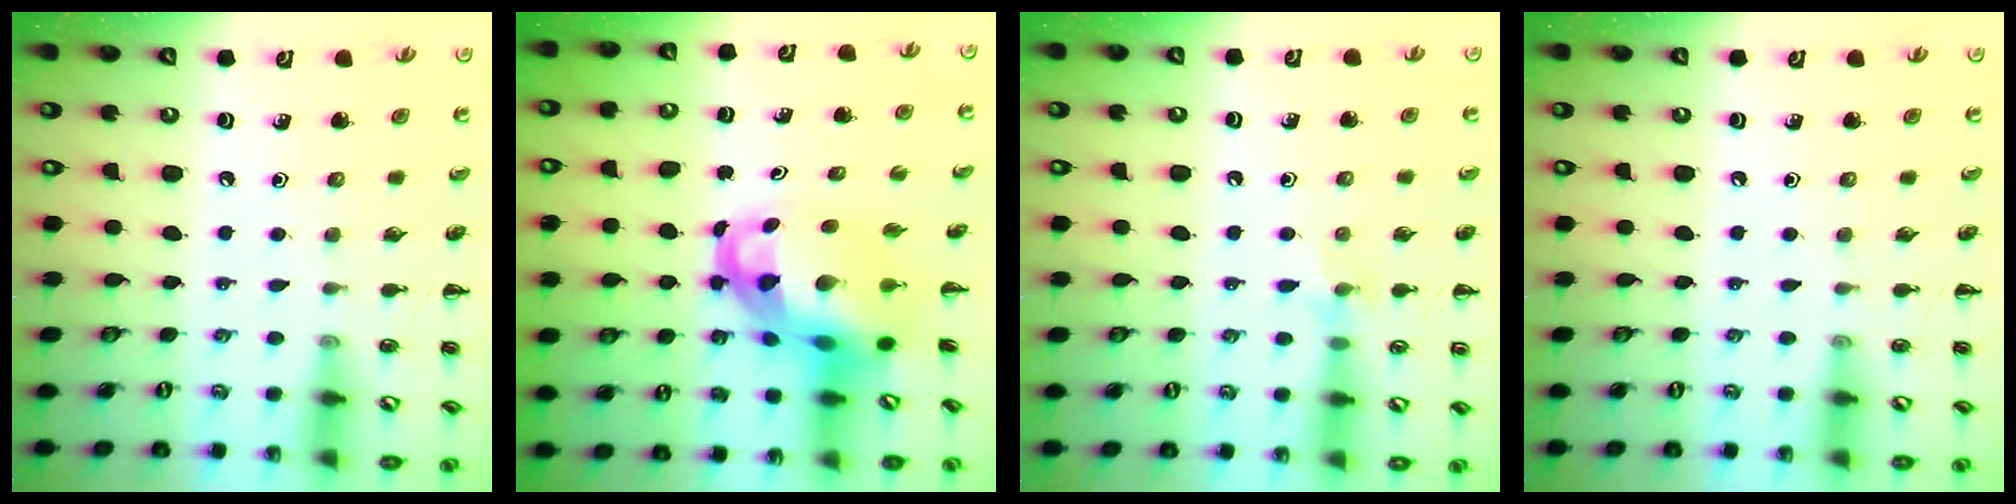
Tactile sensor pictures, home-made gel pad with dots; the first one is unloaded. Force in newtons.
{"total": 8.0, "press": 7.7, "slide": 2.0}
{"total": 6.0, "press": 5.8, "slide": 1.4}
{"total": 0.0}